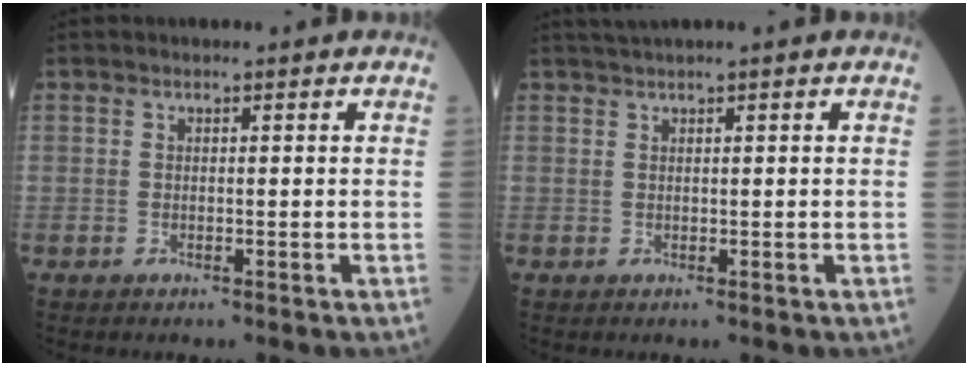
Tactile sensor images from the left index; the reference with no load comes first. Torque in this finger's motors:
{"motor_torque": [0.27, -0.50, -0.01, 0.00]}